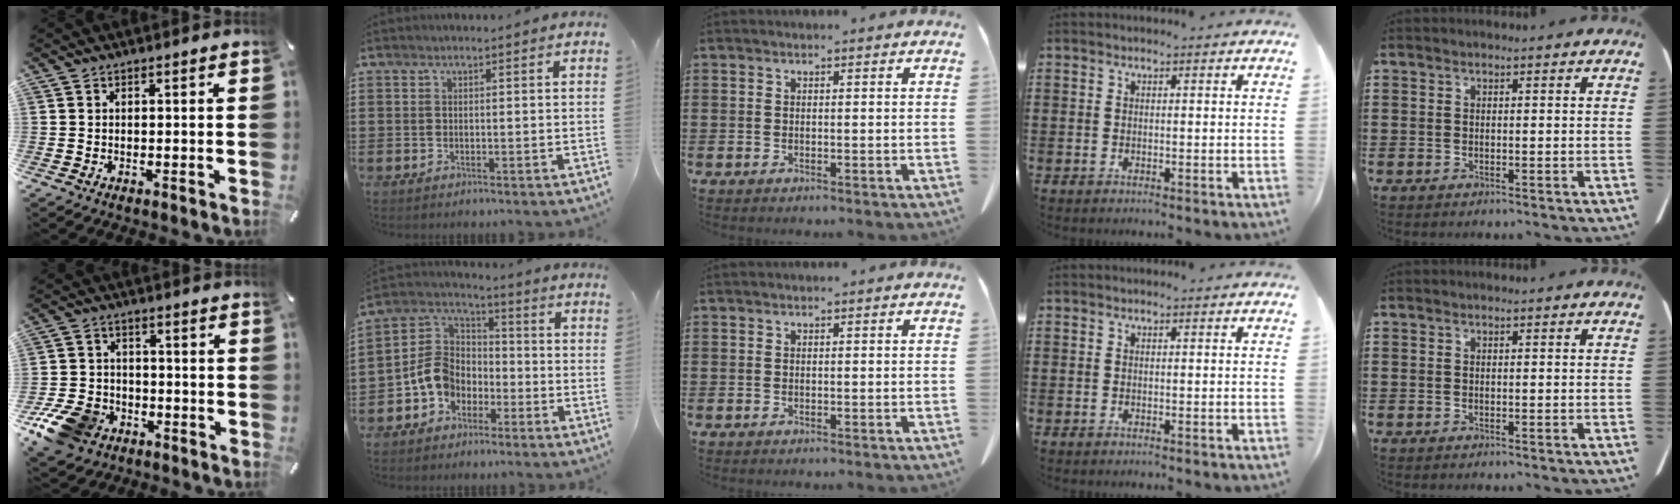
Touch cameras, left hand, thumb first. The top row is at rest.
{"thumb": {"total": 11.6, "force": [-6.3, 8.3, 4.9], "torque": [-0.098, 0.042, -0.114]}, "index": {"total": 7.7, "force": [-3.0, 6.1, 3.6], "torque": [-0.114, 0.009, -0.068]}}